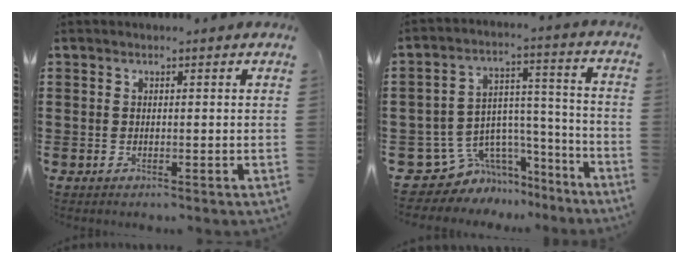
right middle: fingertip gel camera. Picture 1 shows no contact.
{"total": 7.9, "force": [-5.2, 5.7, 1.6], "torque": [-0.059, 0.000, -0.092]}